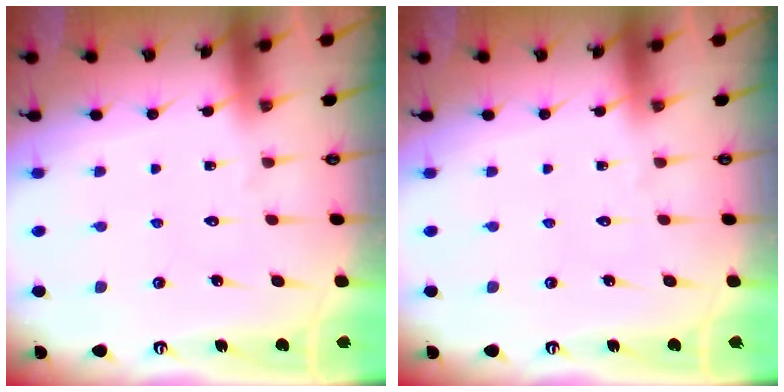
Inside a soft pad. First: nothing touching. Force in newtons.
{"total": 0.0}